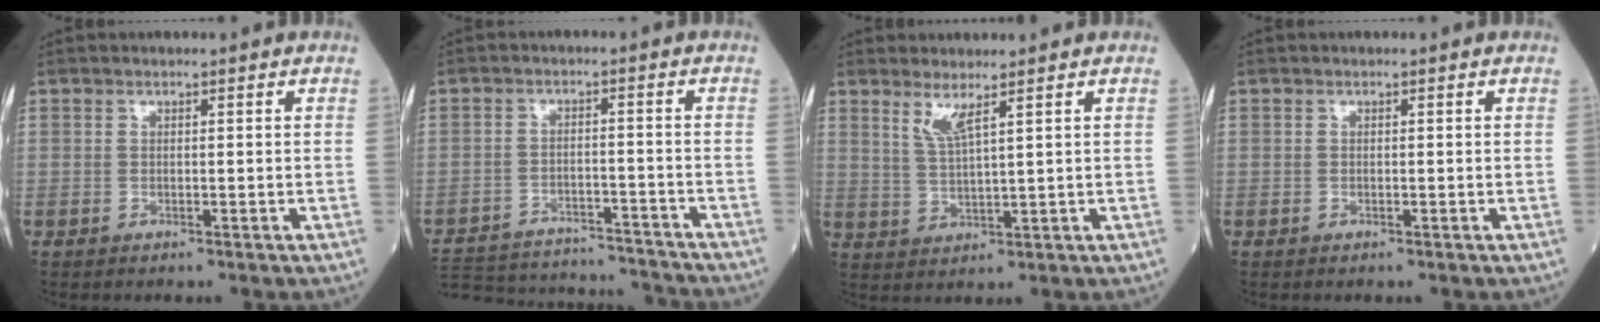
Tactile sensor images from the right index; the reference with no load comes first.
{"total": 22.1, "force": [-20.9, 3.1, 6.5], "torque": [-0.147, -0.018, -0.293]}
{"total": 3.4, "force": [2.3, -0.2, 2.6], "torque": [-0.058, -0.011, 0.051]}
{"total": 0.0}